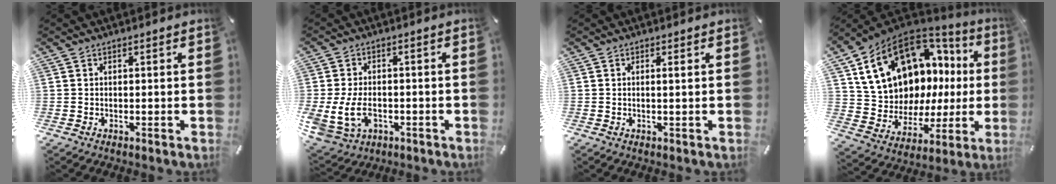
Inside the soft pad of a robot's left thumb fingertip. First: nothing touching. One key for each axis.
{"total": 9.3, "fx": -1.8, "fy": 7.2, "fz": 5.7, "tx": -0.128, "ty": 0.003, "tz": -0.028}
{"total": 1.3, "fx": 0.3, "fy": -0.1, "fz": 1.2, "tx": -0.025, "ty": -0.005, "tz": 0.005}
{"total": 18.3, "fx": 8.3, "fy": 12.9, "fz": 10.0, "tx": -0.177, "ty": -0.054, "tz": 0.177}